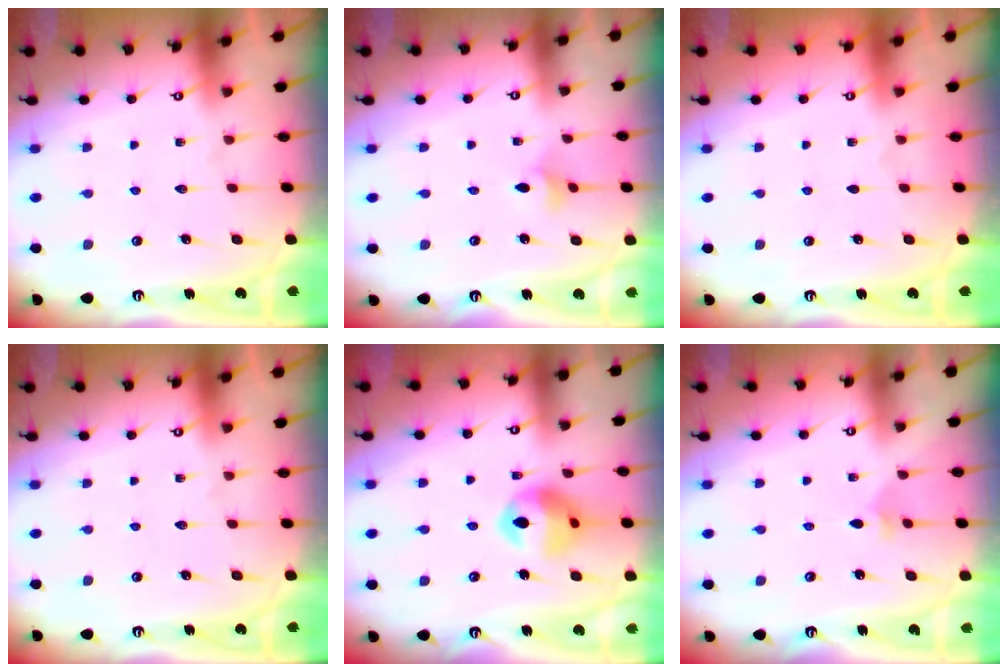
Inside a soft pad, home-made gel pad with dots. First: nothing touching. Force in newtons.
{"total": 2.9, "press": 2.9, "slide": 0.5}
{"total": 0.0}
{"total": 0.0}
{"total": 12.7, "press": 12.6, "slide": 1.3}
{"total": 2.2, "press": 2.1, "slide": 0.6}